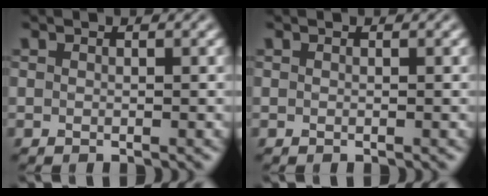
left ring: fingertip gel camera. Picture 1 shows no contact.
{"total": 0.0}